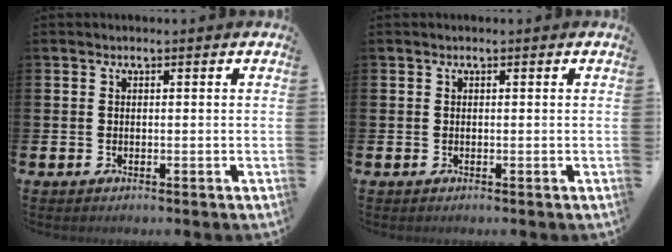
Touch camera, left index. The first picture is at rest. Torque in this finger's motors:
{"motor_torque": [-0.62, -0.60, -0.29, -0.01]}